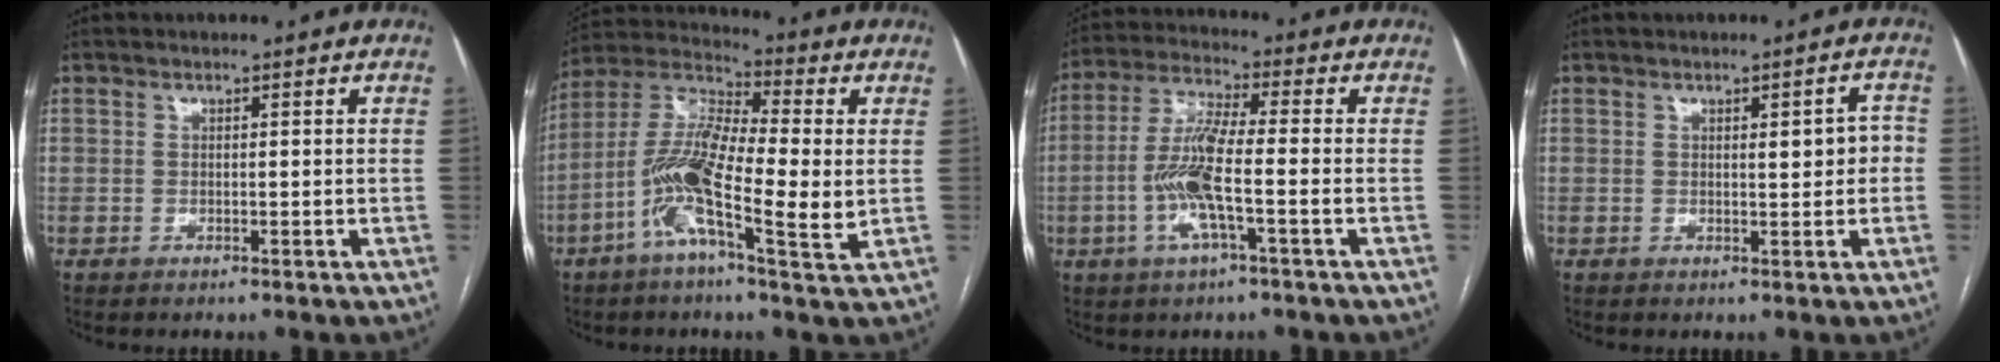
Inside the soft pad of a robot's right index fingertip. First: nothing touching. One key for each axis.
{"total": 15.1, "fx": -2.5, "fy": 2.9, "fz": 14.6, "tx": -0.289, "ty": 0.006, "tz": -0.056}
{"total": 9.8, "fx": -2.4, "fy": 0.8, "fz": 9.5, "tx": -0.198, "ty": 0.002, "tz": -0.053}
{"total": 3.2, "fx": 0.2, "fy": 1.1, "fz": 3.0, "tx": -0.034, "ty": 0.008, "tz": 0.004}